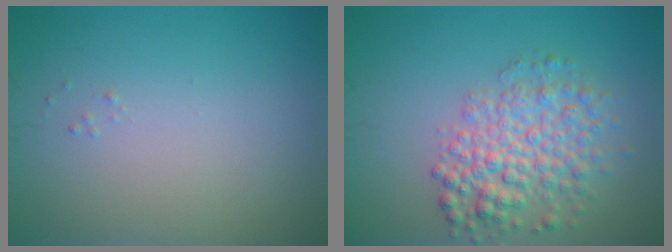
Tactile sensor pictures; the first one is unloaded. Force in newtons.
{"total": 5.0, "press": 5.0, "slide": 0.1}